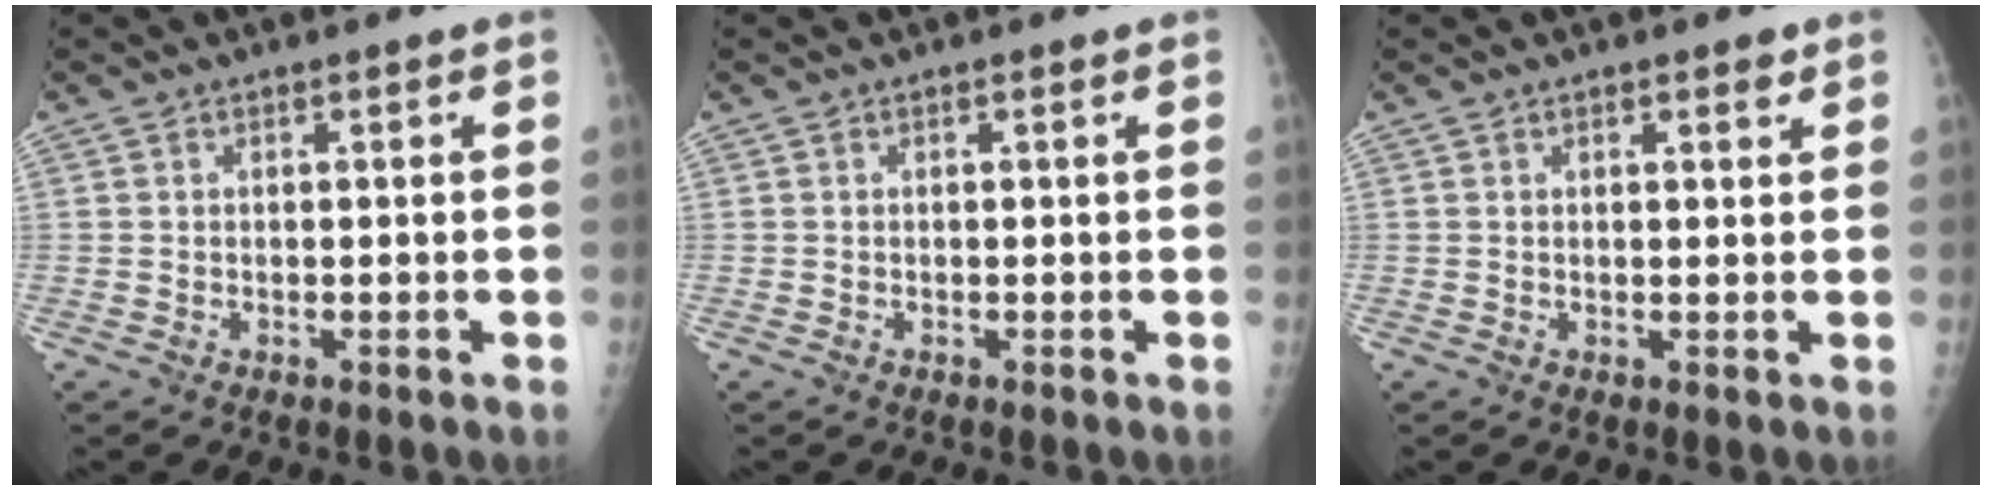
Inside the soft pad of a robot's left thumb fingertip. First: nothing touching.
{"total": 0.0}
{"total": 1.7, "force": [1.1, 0.6, 1.2], "torque": [-0.010, -0.005, 0.013]}